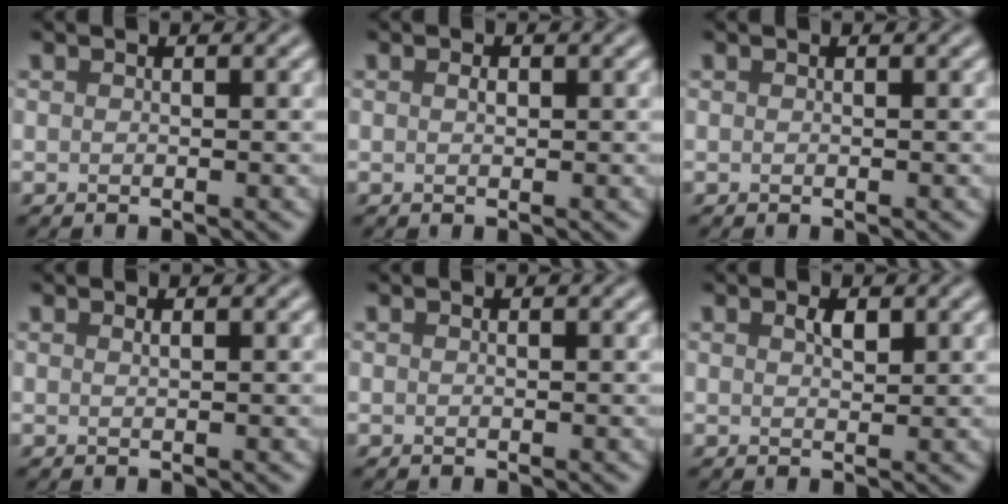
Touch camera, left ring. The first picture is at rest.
{"total": 0.7, "force": [0.2, 0.4, 0.5], "torque": [-0.011, 0.001, 0.002]}
{"total": 0.0}
{"total": 0.5, "force": [0.3, 0.2, 0.4], "torque": [-0.003, 0.000, 0.006]}
{"total": 0.0}
{"total": 1.3, "force": [0.7, 0.6, 0.9], "torque": [-0.019, -0.001, 0.014]}